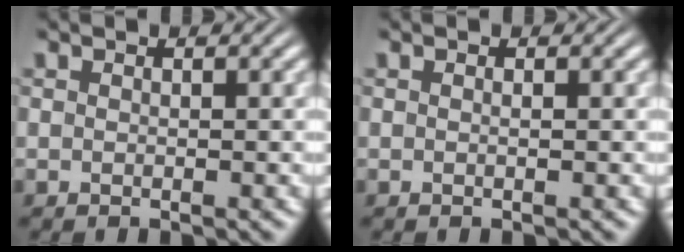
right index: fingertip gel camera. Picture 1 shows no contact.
{"total": 0.0}